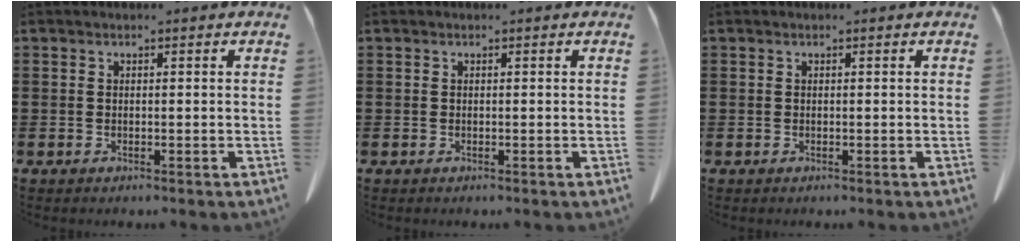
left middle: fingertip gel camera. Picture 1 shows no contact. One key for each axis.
{"total": 0.0}
{"total": 0.0}